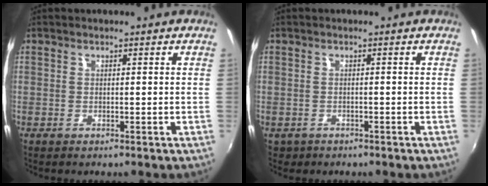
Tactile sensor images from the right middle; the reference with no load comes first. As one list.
[{"total": 2.1, "force": [-1.1, 1.6, 0.7], "torque": [-0.020, -0.004, -0.013]}]